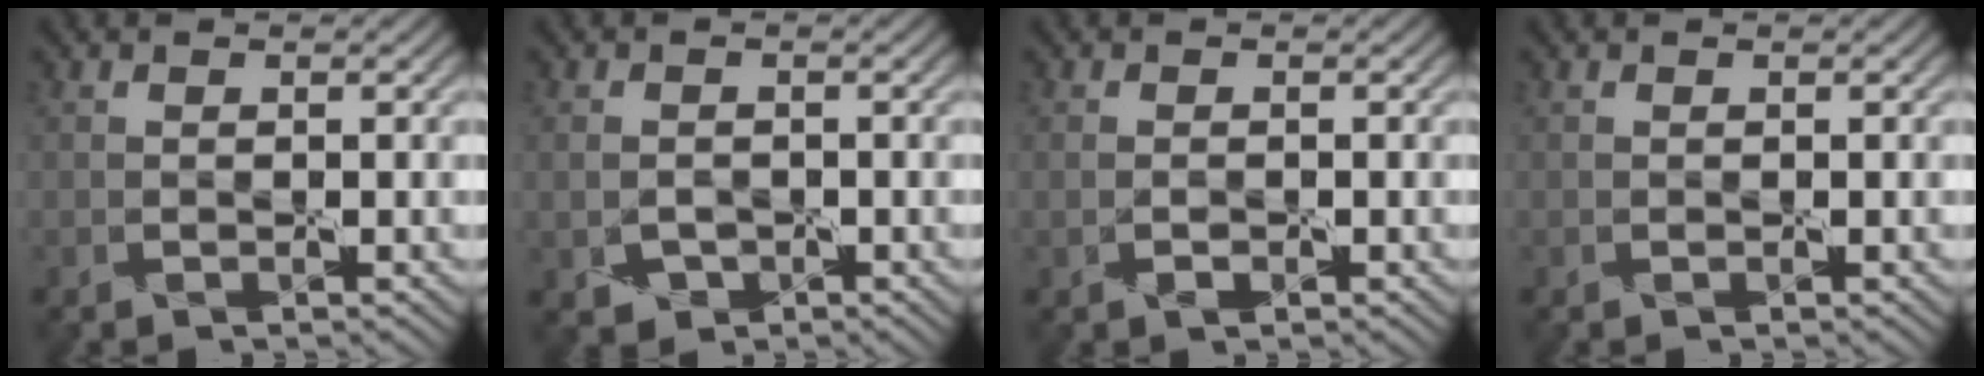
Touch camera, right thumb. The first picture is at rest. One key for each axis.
{"total": 2.5, "fx": -0.8, "fy": 2.0, "fz": 1.3, "tx": -0.032, "ty": -0.009, "tz": -0.012}
{"total": 1.3, "fx": -0.4, "fy": 0.8, "fz": 0.9, "tx": -0.021, "ty": -0.003, "tz": -0.006}
{"total": 0.0}